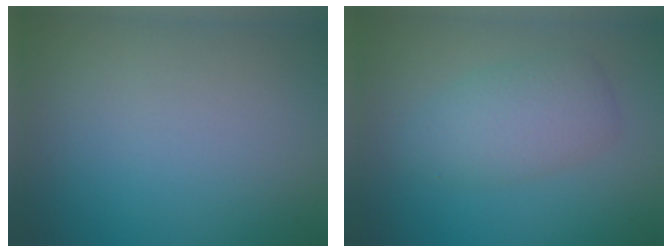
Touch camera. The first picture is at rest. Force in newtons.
{"total": 3.6, "press": 3.6, "slide": 0.0}